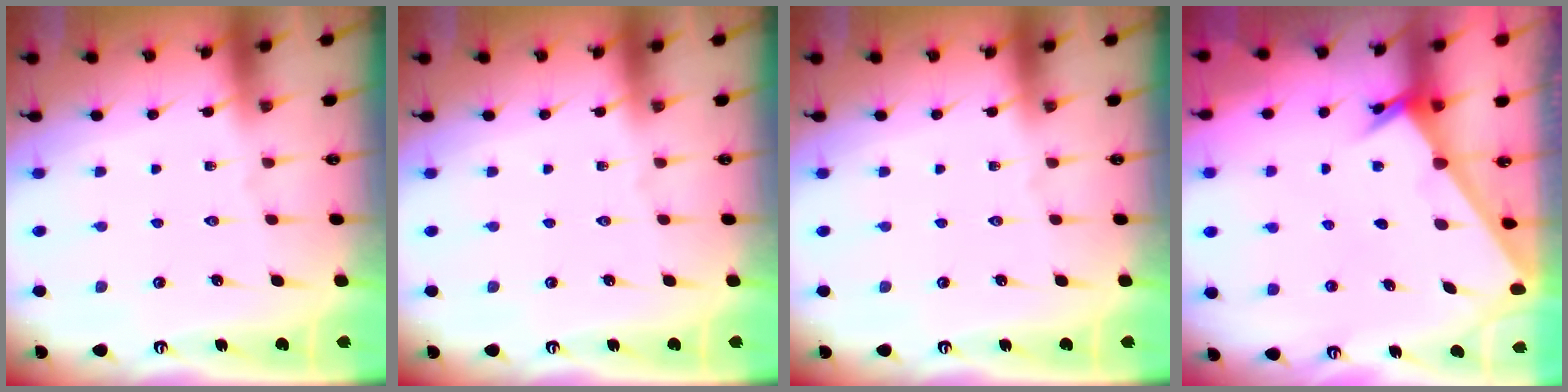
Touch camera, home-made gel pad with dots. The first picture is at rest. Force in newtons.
{"total": 0.0}
{"total": 0.0}
{"total": 2.2, "press": 2.2, "slide": 0.2}